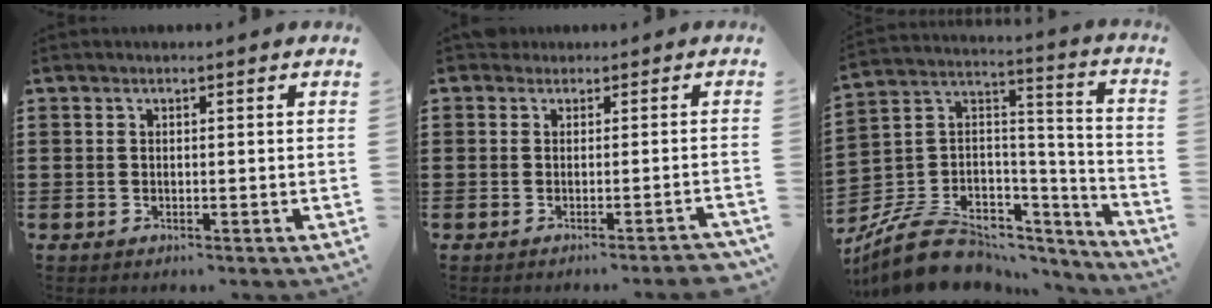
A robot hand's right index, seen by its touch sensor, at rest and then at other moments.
{"total": 0.8, "force": [-0.7, 0.3, 0.4], "torque": [-0.012, 0.000, -0.013]}
{"total": 11.0, "force": [-7.9, 6.4, 4.1], "torque": [-0.098, 0.021, -0.146]}